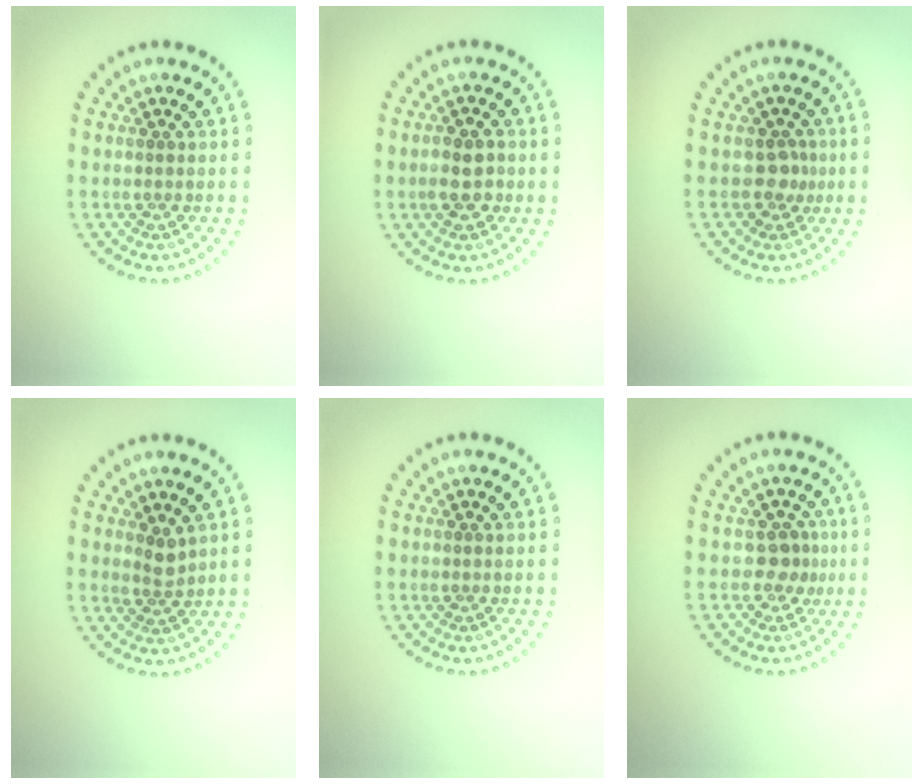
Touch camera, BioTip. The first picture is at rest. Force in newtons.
{"total": 2.6, "press": 2.6, "slide": 0.6}
{"total": 1.8, "press": 1.3, "slide": 1.2}
{"total": 1.7, "press": 1.2, "slide": 1.1}
{"total": 0.0}
{"total": 1.8, "press": 1.4, "slide": 1.2}